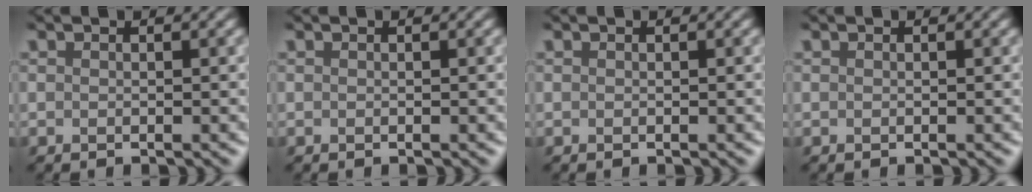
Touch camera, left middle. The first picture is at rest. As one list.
[{"total": 0.0}, {"total": 0.0}, {"total": 0.0}]